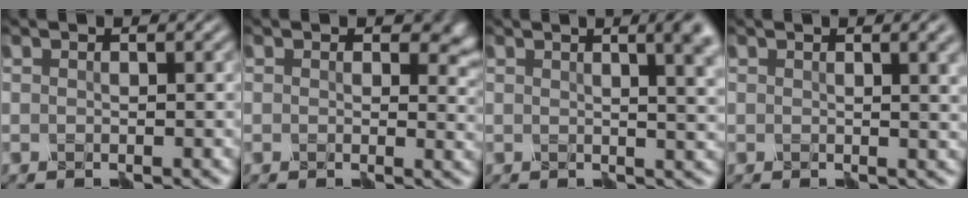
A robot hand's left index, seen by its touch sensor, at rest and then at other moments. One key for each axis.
{"total": 3.5, "fx": 1.0, "fy": 2.6, "fz": 2.1, "tx": -0.019, "ty": -0.001, "tz": 0.008}
{"total": 8.8, "fx": 3.0, "fy": 4.4, "fz": 7.0, "tx": -0.042, "ty": 0.038, "tz": 0.023}
{"total": 5.4, "fx": 1.9, "fy": 2.4, "fz": 4.5, "tx": -0.029, "ty": 0.007, "tz": 0.026}